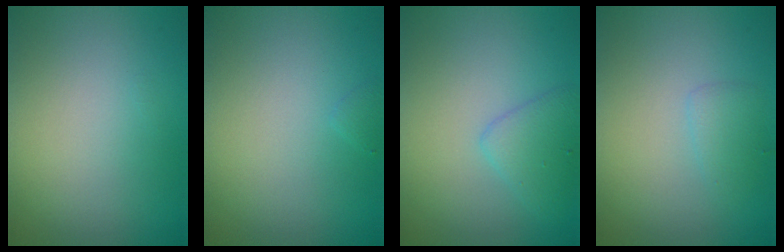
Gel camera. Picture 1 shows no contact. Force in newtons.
{"total": 0.5, "press": 0.5, "slide": 0.0}
{"total": 2.3, "press": 2.3, "slide": 0.0}
{"total": 1.2, "press": 1.2, "slide": 0.1}